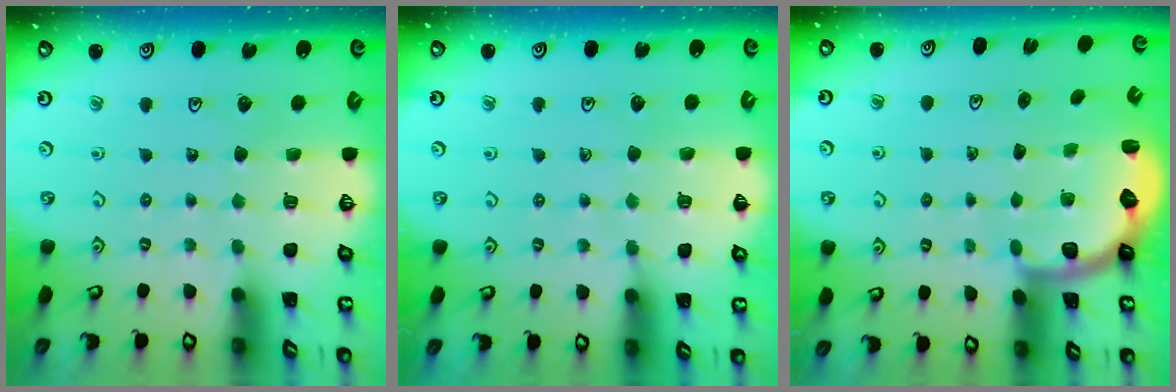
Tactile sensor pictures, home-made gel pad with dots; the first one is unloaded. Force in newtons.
{"total": 4.3, "press": 4.3, "slide": 0.6}
{"total": 2.5, "press": 2.2, "slide": 1.3}